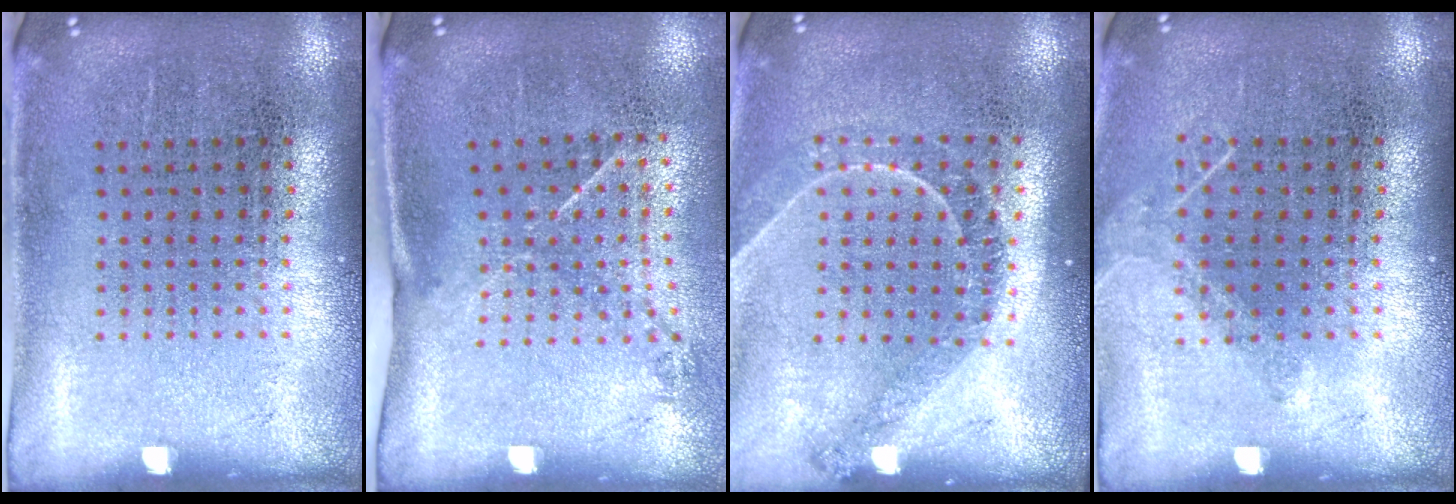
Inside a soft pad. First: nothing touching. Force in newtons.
{"total": 1.5, "press": 1.0, "slide": 1.1}
{"total": 1.2, "press": 1.2, "slide": 0.2}
{"total": 1.0, "press": 0.9, "slide": 0.2}